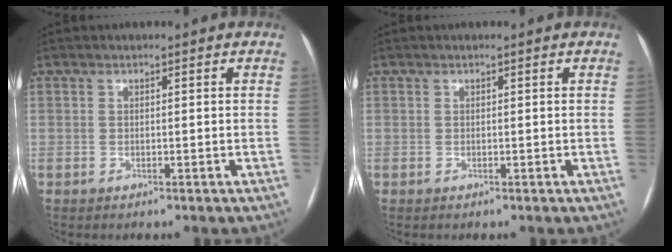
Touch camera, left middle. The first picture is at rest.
{"total": 0.0}